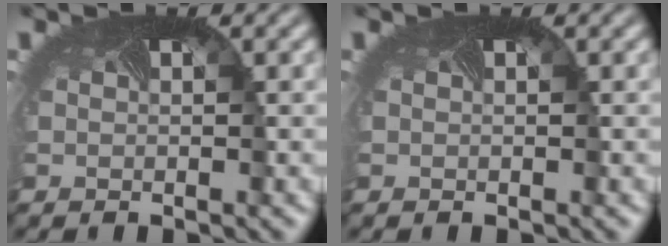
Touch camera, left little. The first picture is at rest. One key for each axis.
{"total": 0.0}